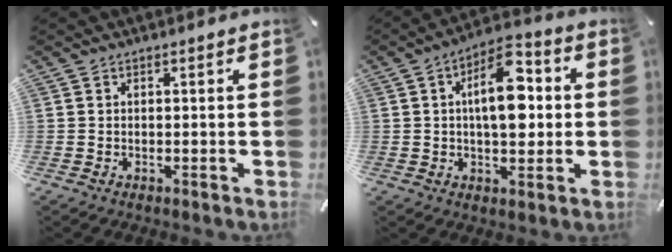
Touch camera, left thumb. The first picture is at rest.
{"total": 13.1, "force": [1.8, 7.0, 10.9], "torque": [-0.166, -0.008, 0.028]}